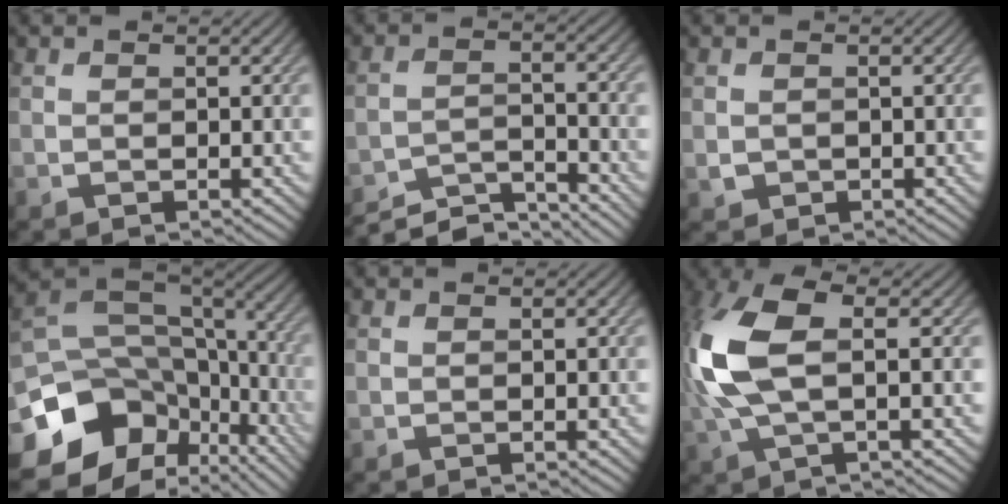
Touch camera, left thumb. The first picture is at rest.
{"total": 7.2, "force": [-6.7, 1.2, 2.3], "torque": [-0.043, 0.005, -0.119]}
{"total": 1.2, "force": [-0.1, 1.2, 0.2], "torque": [-0.009, -0.008, -0.004]}
{"total": 18.1, "force": [-7.6, 13.3, 9.5], "torque": [-0.232, -0.031, -0.072]}
{"total": 0.0}
{"total": 10.8, "force": [1.2, 4.7, 9.6], "torque": [-0.242, 0.008, 0.018]}